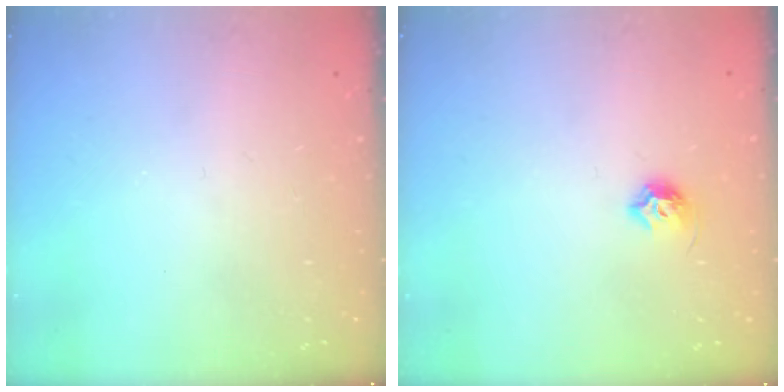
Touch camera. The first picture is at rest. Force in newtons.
{"total": 6.7, "press": 6.6, "slide": 1.0}